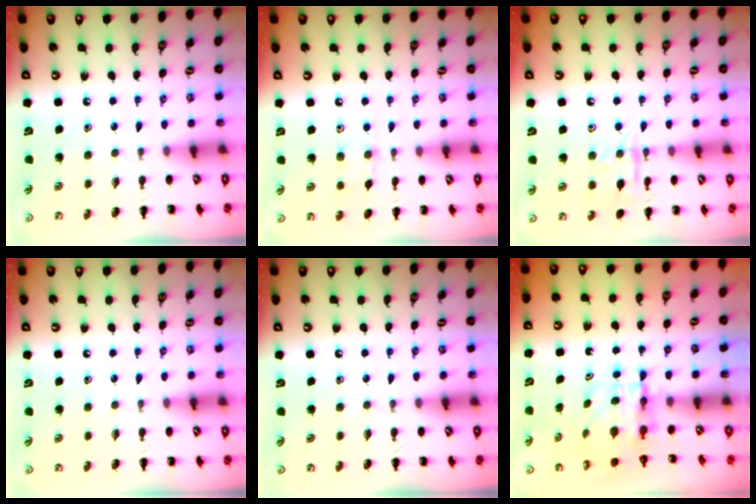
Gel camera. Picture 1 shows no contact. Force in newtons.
{"total": 4.3, "press": 4.0, "slide": 1.6}
{"total": 9.1, "press": 9.1, "slide": 0.7}
{"total": 0.0}
{"total": 0.0}
{"total": 4.7, "press": 4.7, "slide": 0.5}